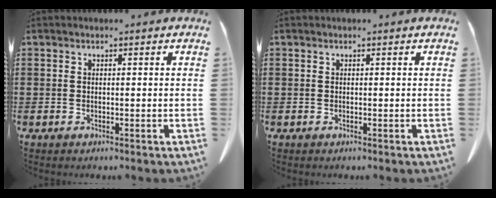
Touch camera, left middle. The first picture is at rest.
{"total": 0.0}